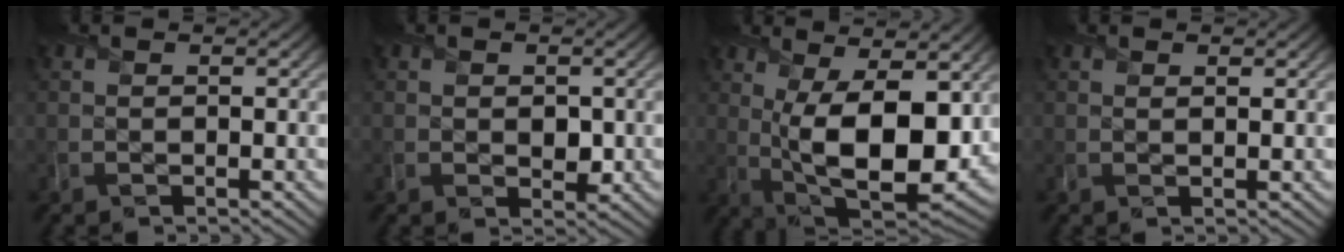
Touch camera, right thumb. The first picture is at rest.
{"total": 2.0, "force": [0.0, 1.6, 1.2], "torque": [-0.024, -0.011, -0.002]}
{"total": 13.8, "force": [1.2, 6.7, 12.0], "torque": [-0.217, -0.019, 0.029]}
{"total": 1.0, "force": [0.8, 0.3, 0.5], "torque": [-0.015, -0.002, 0.014]}